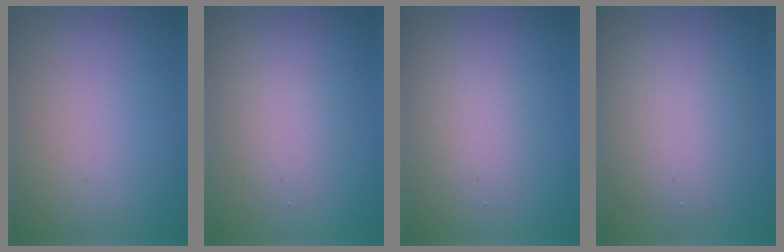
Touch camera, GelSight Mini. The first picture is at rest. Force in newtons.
{"total": 2.5, "press": 2.5, "slide": 0.2}
{"total": 2.2, "press": 2.2, "slide": 0.2}
{"total": 4.4, "press": 4.4, "slide": 0.3}